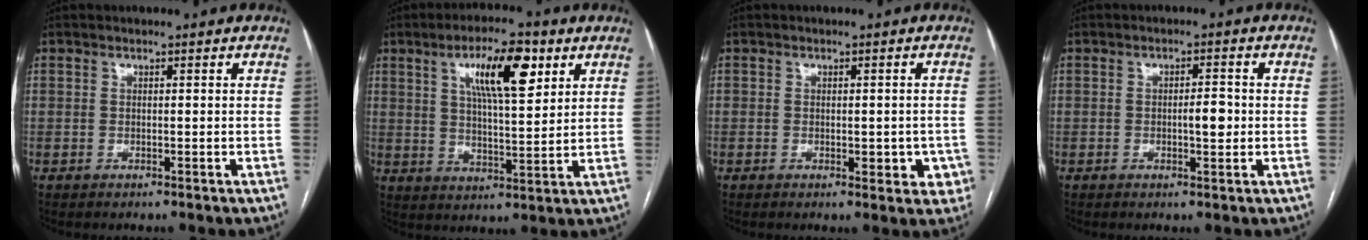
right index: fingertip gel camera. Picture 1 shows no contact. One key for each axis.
{"total": 11.4, "fx": 5.1, "fy": 2.7, "fz": 9.8, "tx": -0.167, "ty": 0.010, "tz": 0.087}
{"total": 4.6, "fx": -1.3, "fy": 2.7, "fz": 3.6, "tx": -0.023, "ty": 0.008, "tz": -0.010}
{"total": 3.2, "fx": -0.3, "fy": 0.9, "fz": 3.0, "tx": -0.045, "ty": 0.002, "tz": -0.003}